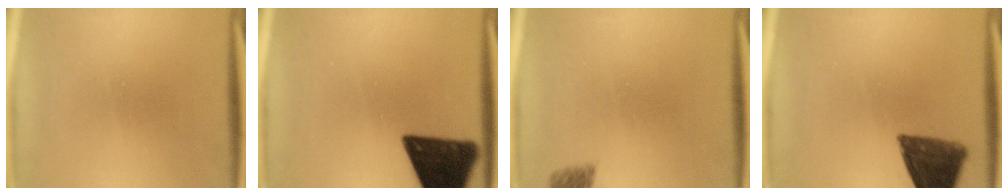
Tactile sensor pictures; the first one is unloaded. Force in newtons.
{"total": 13.4}
{"total": 2.7}
{"total": 12.0}